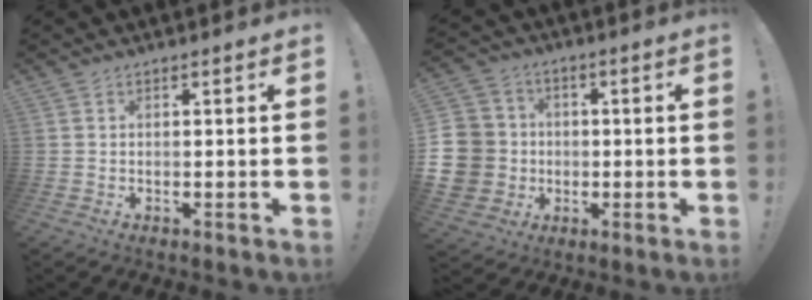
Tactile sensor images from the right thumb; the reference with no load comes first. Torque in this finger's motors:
{"motor_torque": [0.05, -0.02, -0.02, 0.08, 0.00]}